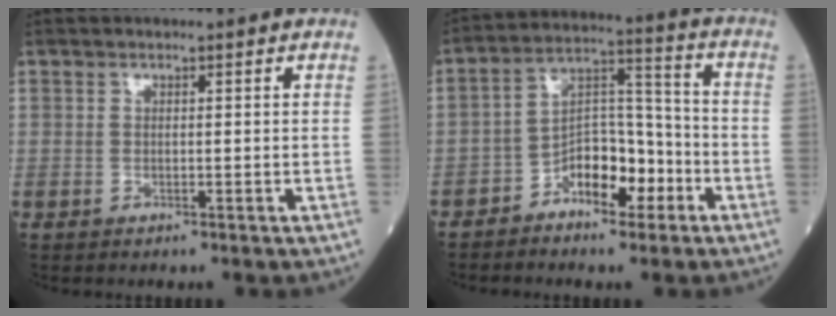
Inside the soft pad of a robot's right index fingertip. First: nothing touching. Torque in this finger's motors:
{"motor_torque": [0.26, -0.26, 0.42, 0.09]}